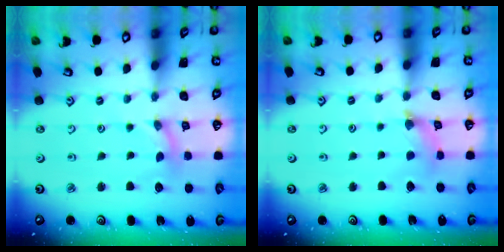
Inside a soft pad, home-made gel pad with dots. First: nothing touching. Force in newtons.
{"total": 2.9, "press": 2.9, "slide": 0.4}